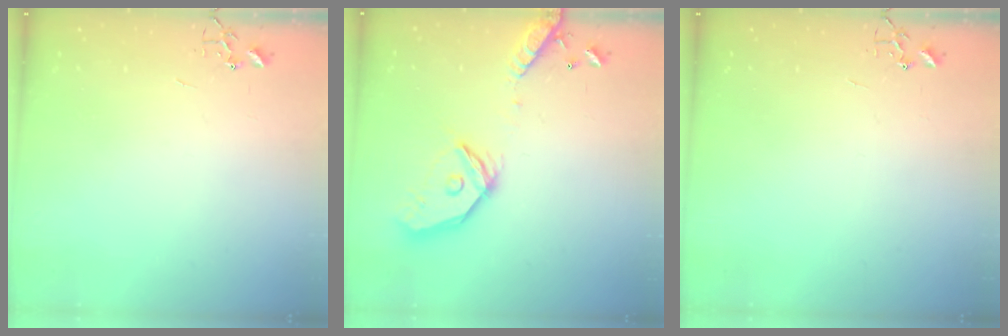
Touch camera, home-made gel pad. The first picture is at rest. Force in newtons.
{"total": 18.4, "press": 18.2, "slide": 3.1}
{"total": 0.0}